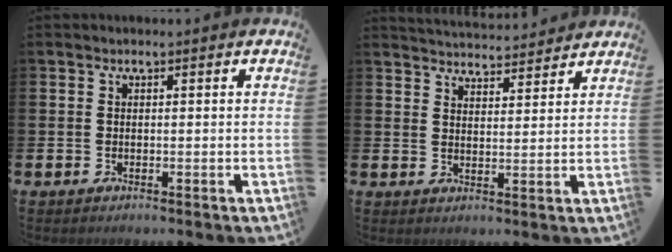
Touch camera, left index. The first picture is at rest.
{"total": 4.5, "force": [4.4, 0.4, -0.2], "torque": [-0.004, -0.031, 0.079]}